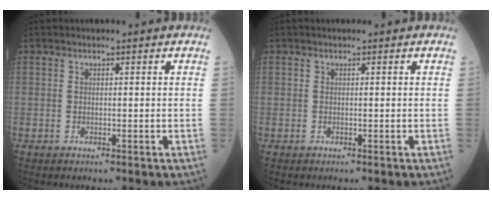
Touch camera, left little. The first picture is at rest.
{"total": 0.0}